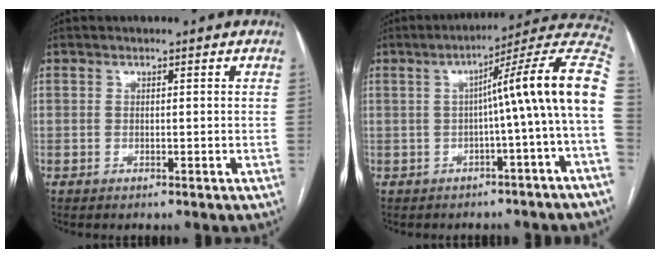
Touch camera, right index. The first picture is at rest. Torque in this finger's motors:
{"motor_torque": [1.20, -0.19, 0.49, 0.13]}